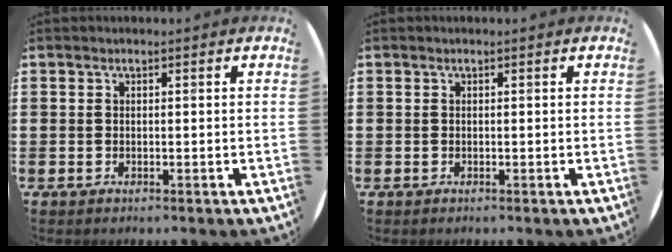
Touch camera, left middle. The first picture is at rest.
{"total": 0.0}